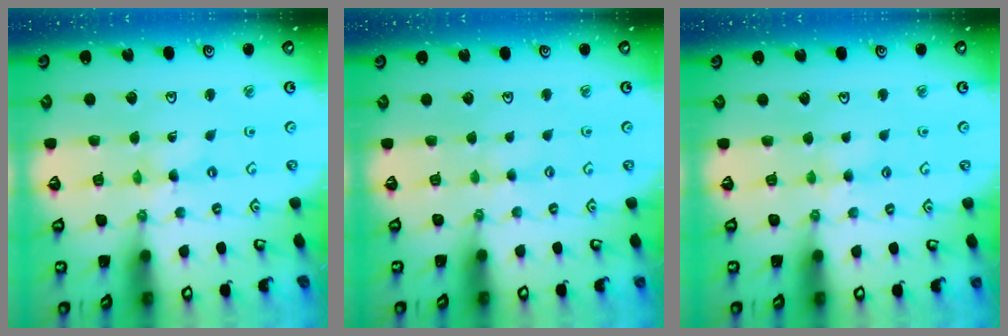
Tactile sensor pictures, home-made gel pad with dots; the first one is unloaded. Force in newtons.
{"total": 1.2, "press": 1.1, "slide": 0.3}
{"total": 2.8, "press": 2.8, "slide": 0.5}